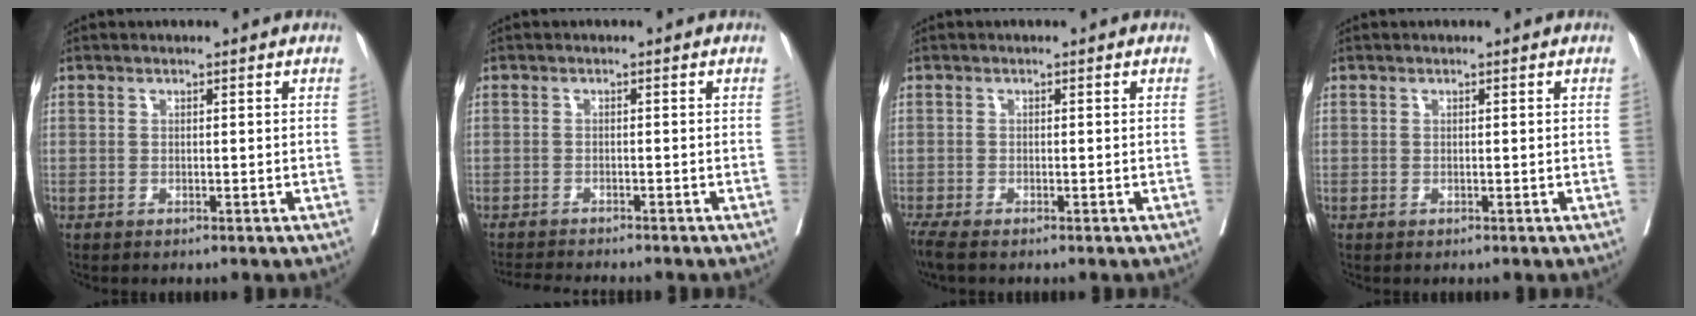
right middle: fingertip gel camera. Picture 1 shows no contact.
{"total": 5.3, "force": [-5.0, -0.1, 1.7], "torque": [-0.021, -0.014, -0.079]}
{"total": 3.0, "force": [-2.5, 0.1, 1.7], "torque": [-0.031, -0.011, -0.047]}
{"total": 0.0}